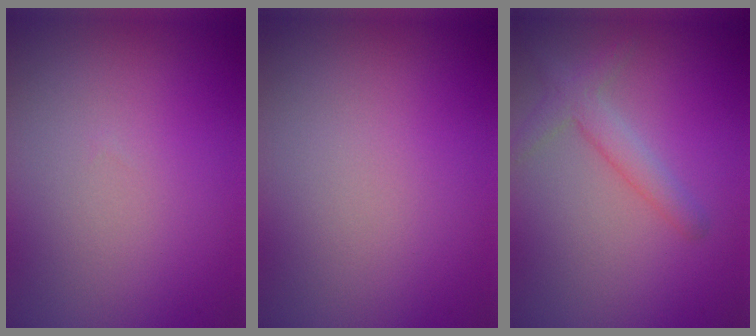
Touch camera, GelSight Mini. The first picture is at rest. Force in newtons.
{"total": 0.0}
{"total": 2.4, "press": 2.4, "slide": 0.1}